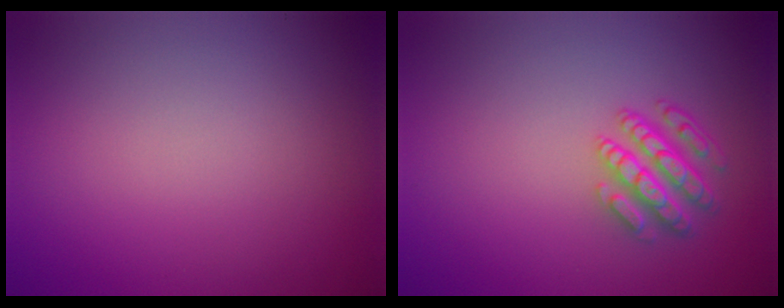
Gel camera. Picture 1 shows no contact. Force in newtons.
{"total": 3.8, "press": 3.4, "slide": 1.6}